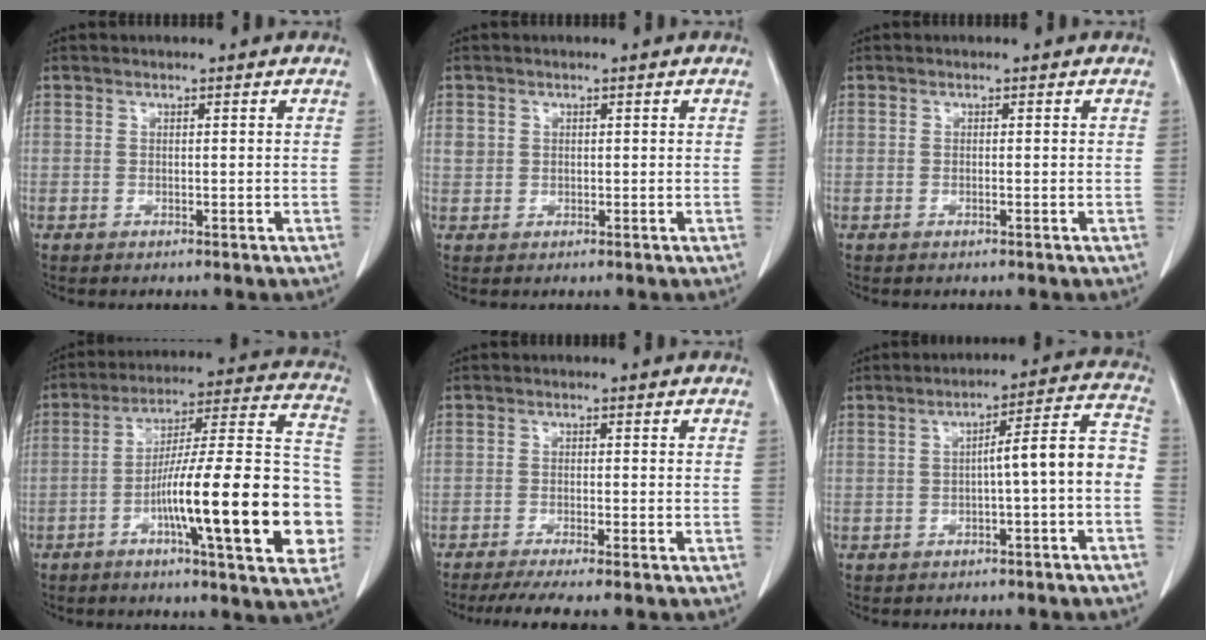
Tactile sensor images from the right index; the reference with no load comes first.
{"total": 1.8, "force": [0.5, 1.7, 0.5], "torque": [-0.004, 0.007, 0.010]}
{"total": 0.0}
{"total": 23.4, "force": [-6.5, 2.9, 22.3], "torque": [-0.271, 0.020, -0.096]}
{"total": 6.4, "force": [-5.3, -0.3, 3.5], "torque": [-0.046, -0.013, -0.084]}
{"total": 8.0, "force": [-1.8, 0.4, 7.8], "torque": [-0.098, 0.036, -0.027]}